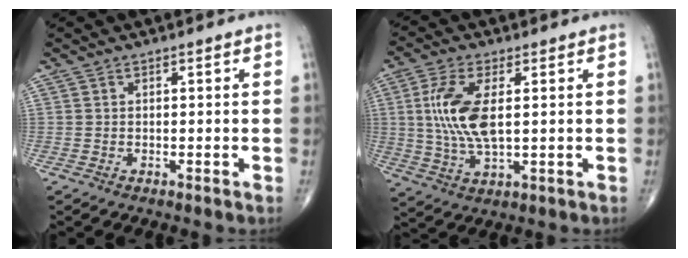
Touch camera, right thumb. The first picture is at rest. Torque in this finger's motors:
{"motor_torque": [1.50, 1.76, 1.26, 0.18, 0.14]}